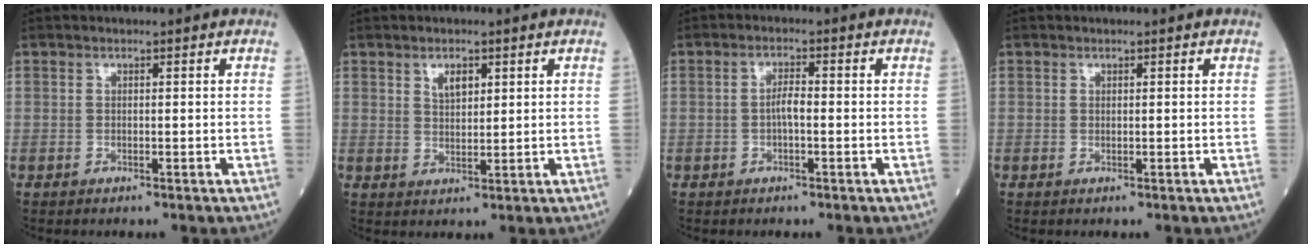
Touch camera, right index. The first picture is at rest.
{"total": 2.7, "force": [1.5, 1.1, 2.0], "torque": [-0.039, 0.002, 0.033]}
{"total": 2.3, "force": [-0.4, 0.4, 2.2], "torque": [-0.040, 0.005, -0.006]}
{"total": 0.0}